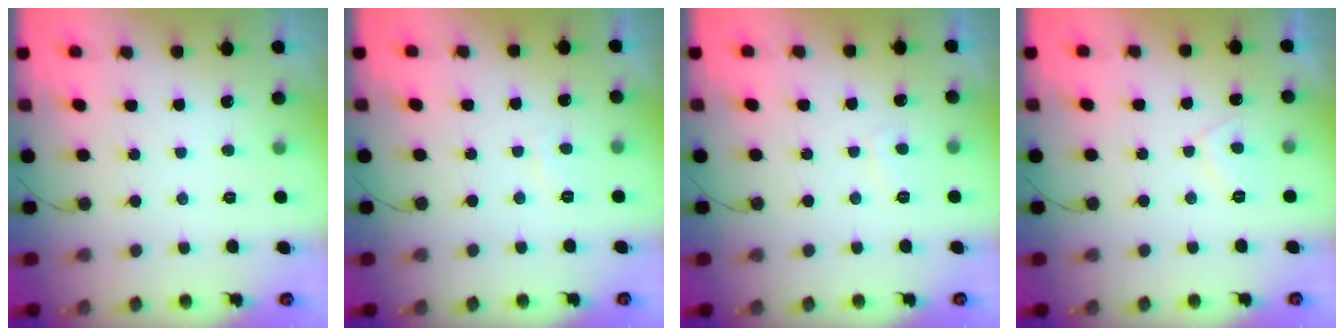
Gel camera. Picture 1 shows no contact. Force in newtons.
{"total": 1.3, "press": 1.2, "slide": 0.5}
{"total": 1.2, "press": 1.1, "slide": 0.5}
{"total": 2.8, "press": 2.7, "slide": 0.6}